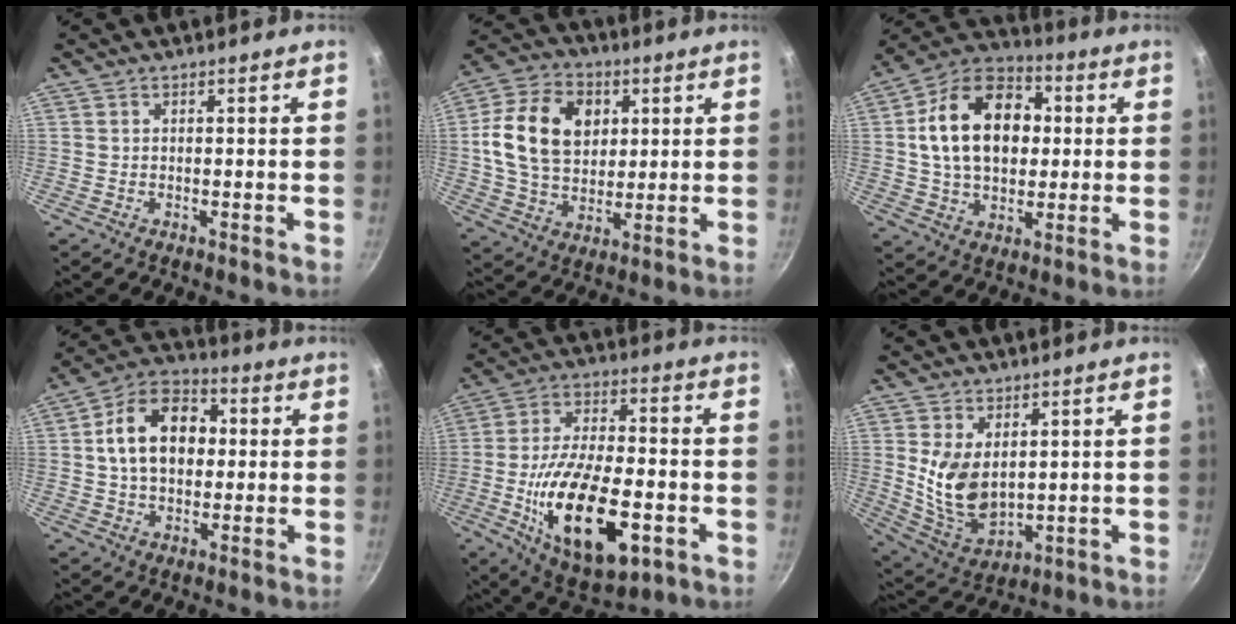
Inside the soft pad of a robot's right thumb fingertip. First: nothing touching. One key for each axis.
{"total": 16.9, "fx": 3.5, "fy": 12.4, "fz": 11.0, "tx": -0.179, "ty": 0.003, "tz": 0.055}
{"total": 19.2, "fx": 2.5, "fy": 13.4, "fz": 13.6, "tx": -0.194, "ty": 0.026, "tz": 0.029}
{"total": 14.6, "fx": 1.6, "fy": 10.3, "fz": 10.3, "tx": -0.135, "ty": 0.026, "tz": 0.010}
{"total": 22.3, "fx": -6.2, "fy": 10.6, "fz": 18.6, "tx": -0.314, "ty": 0.018, "tz": -0.096}
{"total": 11.3, "fx": 2.1, "fy": 7.0, "fz": 8.6, "tx": -0.149, "ty": -0.029, "tz": 0.060}